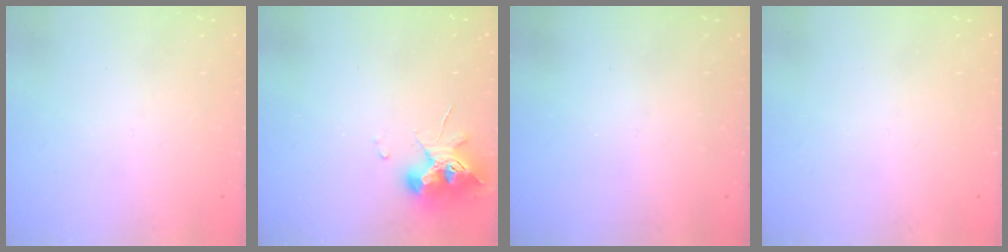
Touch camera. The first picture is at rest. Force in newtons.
{"total": 10.7, "press": 10.6, "slide": 1.5}
{"total": 0.0}
{"total": 0.0}